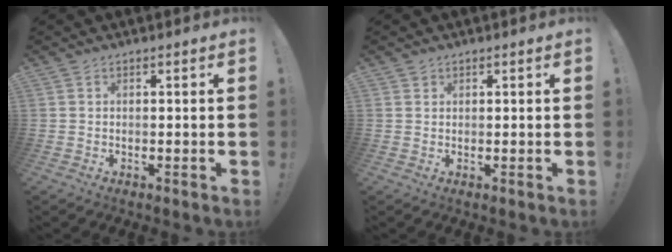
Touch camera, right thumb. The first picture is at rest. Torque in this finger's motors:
{"motor_torque": [-0.06, 0.18, 0.14, -0.05, 0.01]}